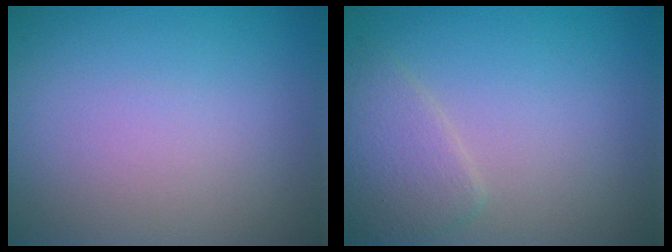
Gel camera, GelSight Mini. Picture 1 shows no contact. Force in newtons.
{"total": 2.5, "press": 2.5, "slide": 0.0}